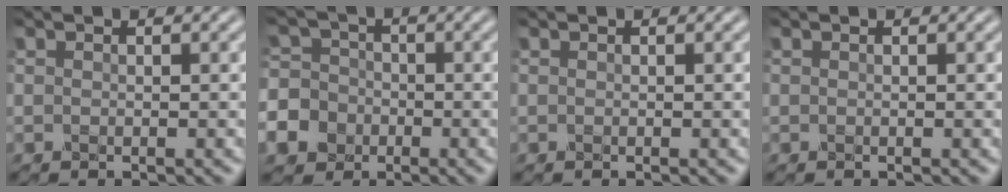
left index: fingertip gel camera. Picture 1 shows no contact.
{"total": 8.7, "force": [-4.4, 7.2, 2.3], "torque": [-0.068, -0.022, -0.099]}
{"total": 0.0}
{"total": 0.0}